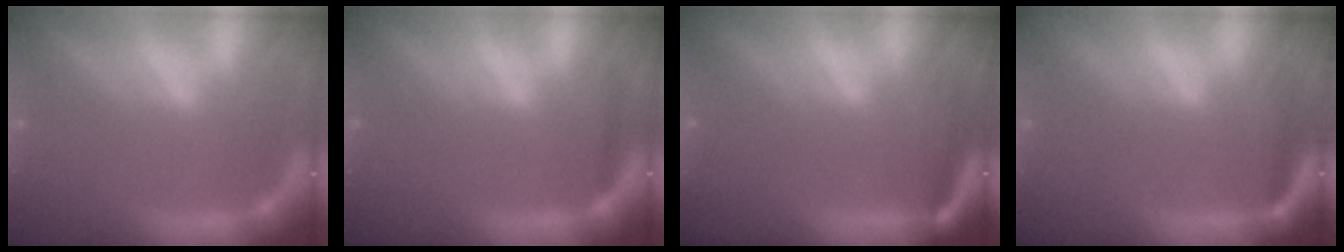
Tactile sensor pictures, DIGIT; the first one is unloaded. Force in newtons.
{"total": 0.9}
{"total": 5.0}
{"total": 3.0}